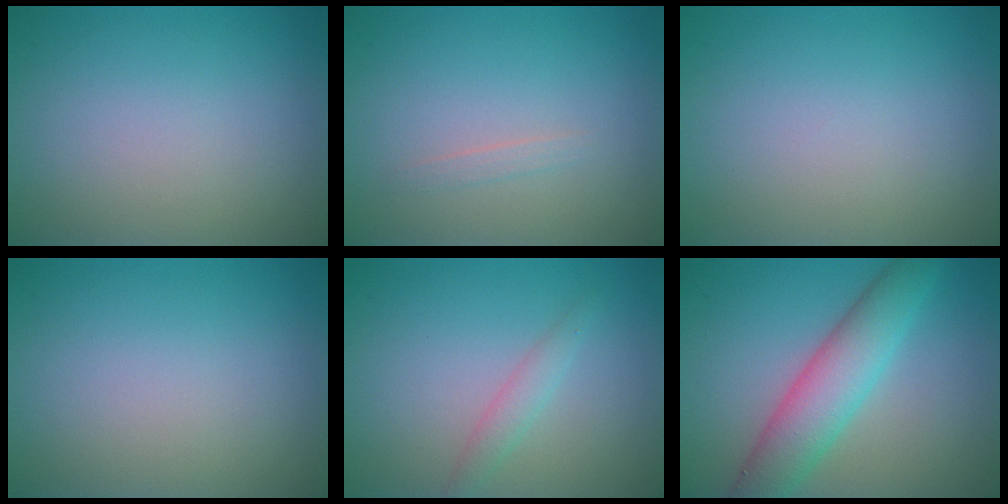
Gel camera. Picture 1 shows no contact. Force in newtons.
{"total": 0.6, "press": 0.6, "slide": 0.1}
{"total": 0.0}
{"total": 0.0}
{"total": 1.5, "press": 1.5, "slide": 0.1}
{"total": 5.9, "press": 5.9, "slide": 0.0}